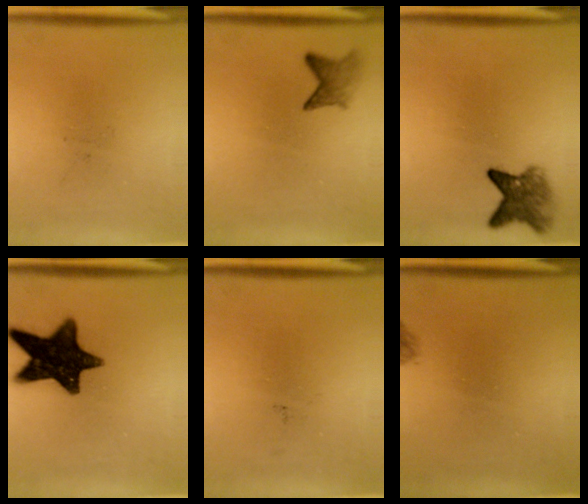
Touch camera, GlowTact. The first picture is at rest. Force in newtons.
{"total": 2.4}
{"total": 4.9}
{"total": 14.9}
{"total": 0.0}
{"total": 0.8}